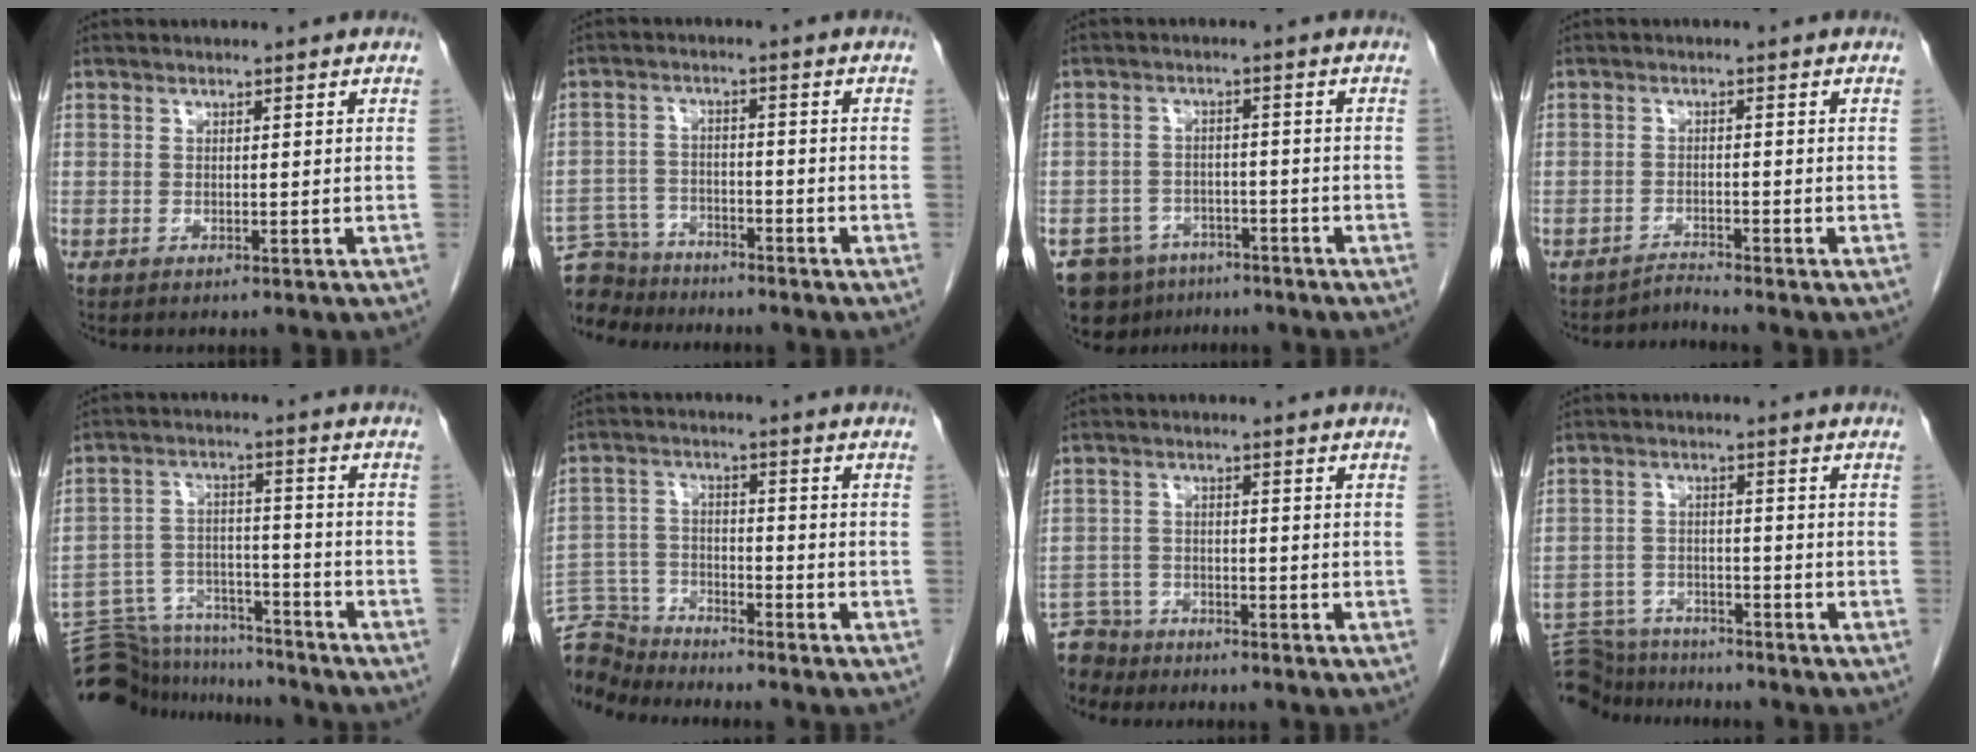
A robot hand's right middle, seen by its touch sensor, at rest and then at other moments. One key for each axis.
{"total": 8.3, "fx": -7.8, "fy": 2.9, "fz": 0.2, "tx": -0.008, "ty": 0.009, "tz": -0.137}
{"total": 8.6, "fx": -6.3, "fy": 5.6, "fz": 1.6, "tx": -0.032, "ty": 0.007, "tz": -0.089}
{"total": 2.1, "fx": -1.7, "fy": -0.9, "fz": -0.8, "tx": 0.020, "ty": -0.009, "tz": -0.026}
{"total": 15.4, "fx": -14.8, "fy": 3.3, "fz": 2.5, "tx": -0.050, "ty": 0.027, "tz": -0.229}
{"total": 9.1, "fx": -9.1, "fy": 1.0, "fz": 0.3, "tx": -0.014, "ty": 0.006, "tz": -0.174}
{"total": 5.7, "fx": -5.2, "fy": 2.3, "fz": -0.6, "tx": 0.013, "ty": -0.004, "tz": -0.098}
{"total": 10.0, "fx": -9.6, "fy": 2.5, "fz": 1.2, "tx": -0.025, "ty": 0.007, "tz": -0.151}